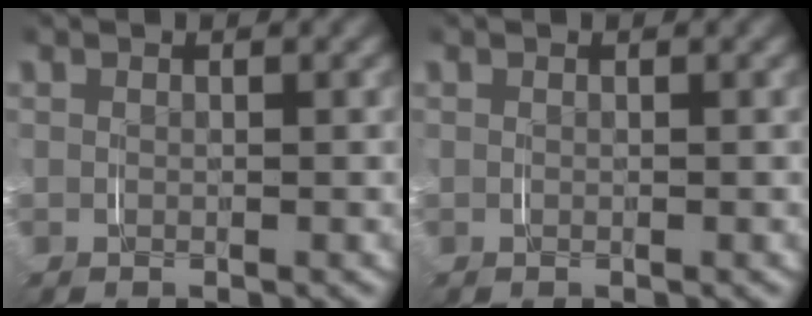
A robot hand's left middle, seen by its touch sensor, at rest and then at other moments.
{"total": 0.0}